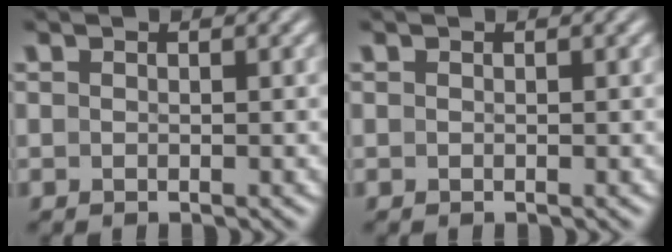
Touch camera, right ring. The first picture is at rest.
{"total": 0.0}